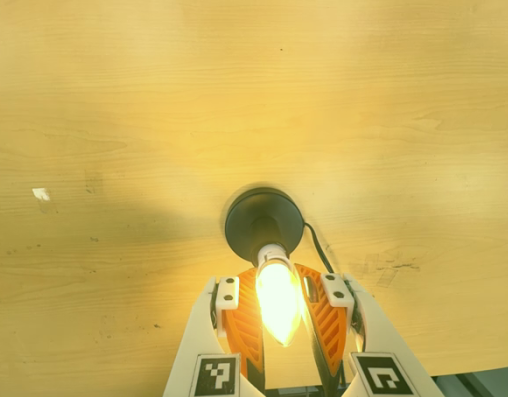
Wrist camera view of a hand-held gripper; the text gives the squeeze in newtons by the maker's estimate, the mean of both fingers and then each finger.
{"total": 13.4, "left": 12.5, "right": 14.2}